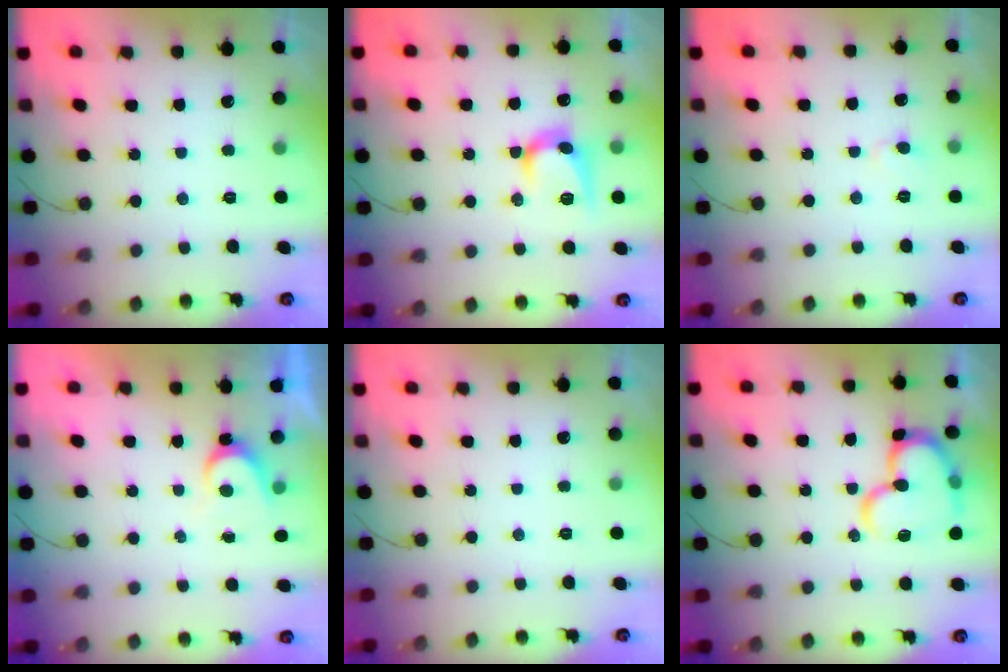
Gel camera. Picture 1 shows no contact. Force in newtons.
{"total": 10.7, "press": 10.7, "slide": 0.6}
{"total": 3.7, "press": 3.7, "slide": 0.3}
{"total": 3.4, "press": 3.4, "slide": 0.3}
{"total": 0.0}
{"total": 17.6, "press": 17.5, "slide": 2.1}